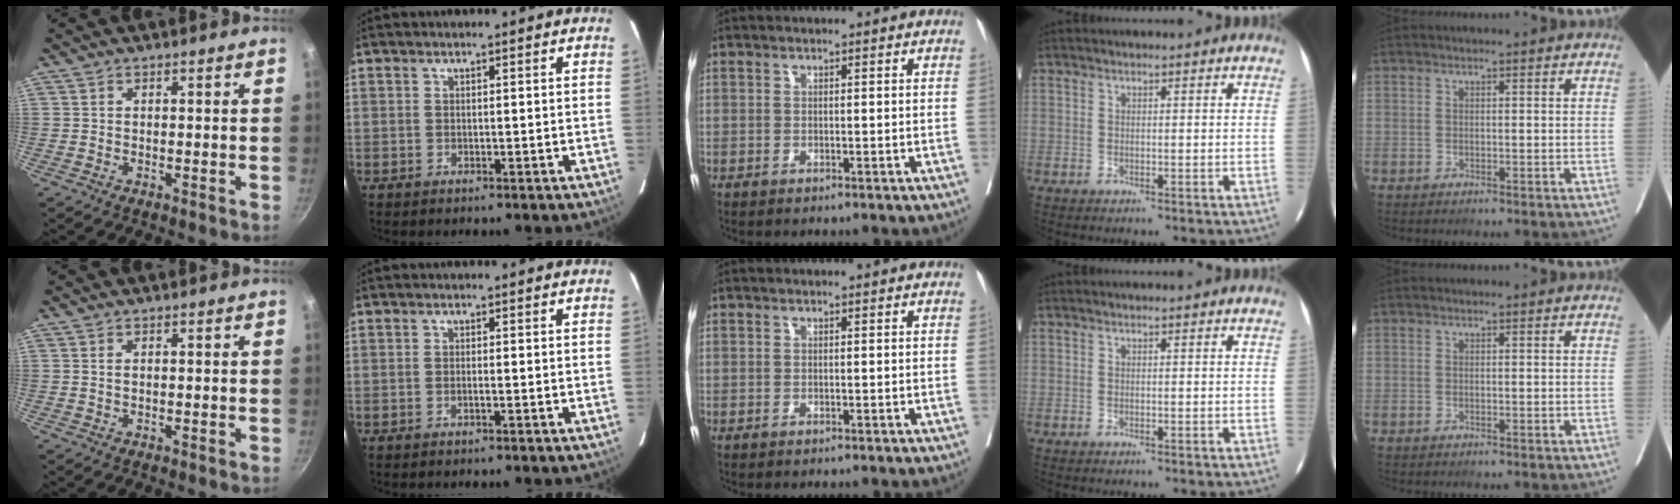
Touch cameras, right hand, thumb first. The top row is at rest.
{"thumb": {"total": 0.6, "force": [0.2, 0.3, 0.5], "torque": [-0.013, 0.003, 0.005]}, "index": {"total": 0.7, "force": [-0.2, -0.1, 0.6], "torque": [-0.012, 0.001, -0.004]}}